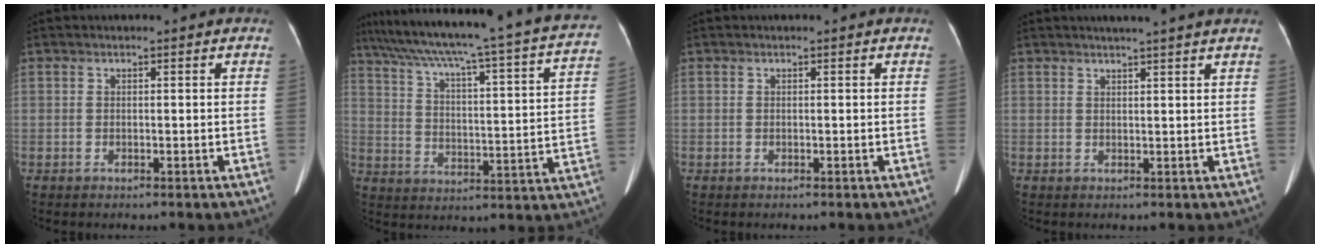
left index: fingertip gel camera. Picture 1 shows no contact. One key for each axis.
{"total": 29.5, "fx": 24.3, "fy": 1.7, "fz": 16.6, "tx": -0.260, "ty": -0.028, "tz": 0.316}
{"total": 0.0}
{"total": 5.8, "fx": 5.0, "fy": -0.6, "fz": 2.9, "tx": -0.041, "ty": 0.013, "tz": 0.059}